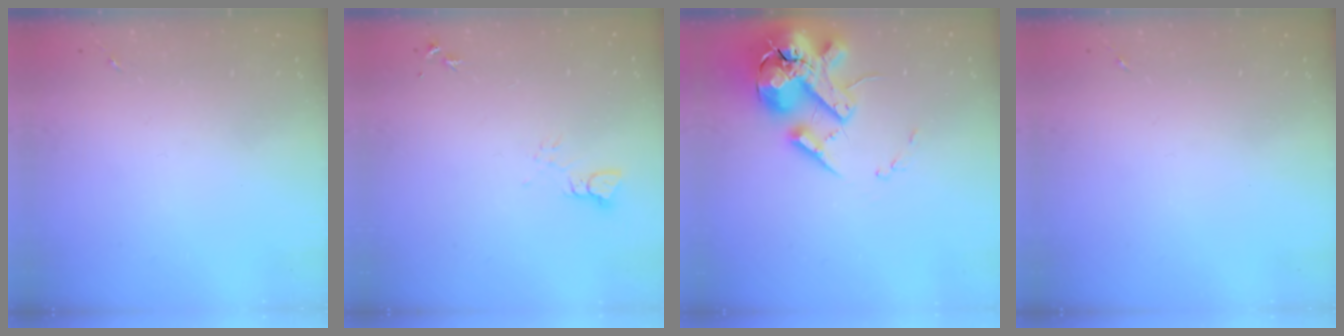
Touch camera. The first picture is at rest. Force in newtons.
{"total": 3.2, "press": 3.2, "slide": 0.1}
{"total": 20.7, "press": 20.4, "slide": 3.5}
{"total": 0.0}